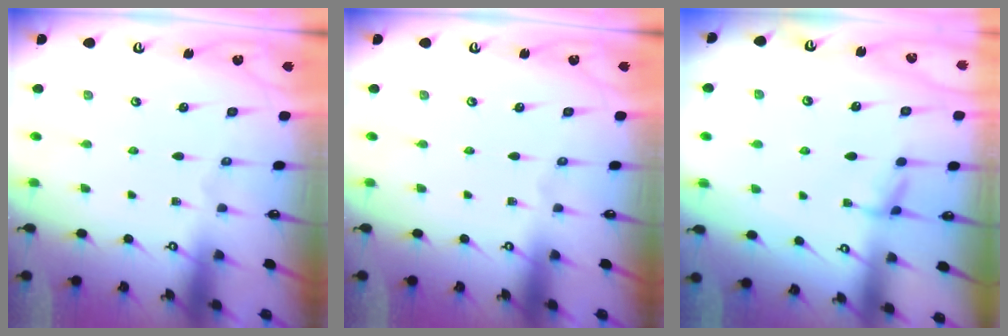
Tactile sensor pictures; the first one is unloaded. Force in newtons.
{"total": 0.0}
{"total": 1.9, "press": 1.9, "slide": 0.5}